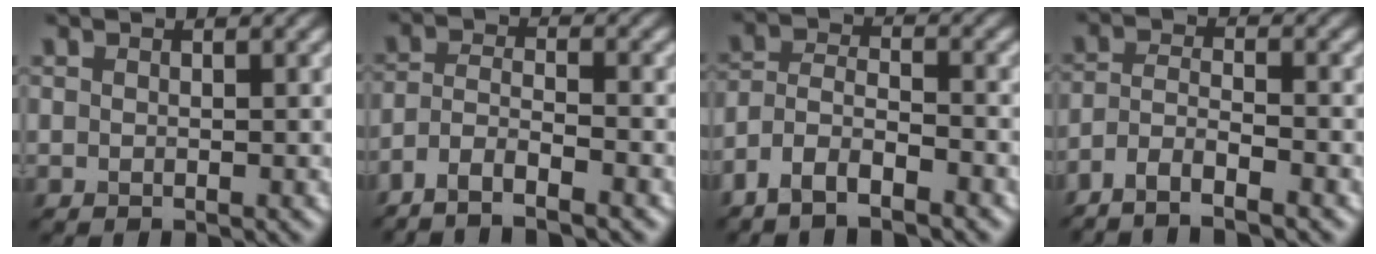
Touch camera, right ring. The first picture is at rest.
{"total": 4.5, "force": [-3.5, 0.8, 2.6], "torque": [-0.050, -0.002, -0.072]}
{"total": 4.4, "force": [-3.4, 1.3, 2.5], "torque": [-0.047, 0.000, -0.073]}
{"total": 4.2, "force": [-3.4, 0.8, 2.4], "torque": [-0.046, -0.002, -0.070]}